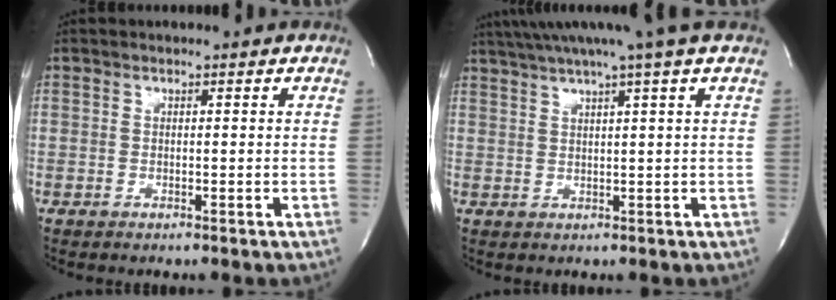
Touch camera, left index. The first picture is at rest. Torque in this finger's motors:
{"motor_torque": [1.07, -1.07, 0.33, 0.21]}